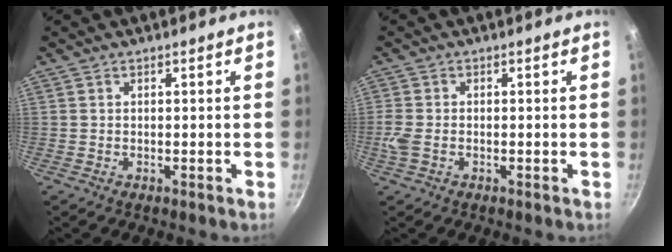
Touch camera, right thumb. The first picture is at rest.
{"total": 2.9, "force": [-0.7, 1.8, 2.2], "torque": [-0.055, 0.001, -0.016]}